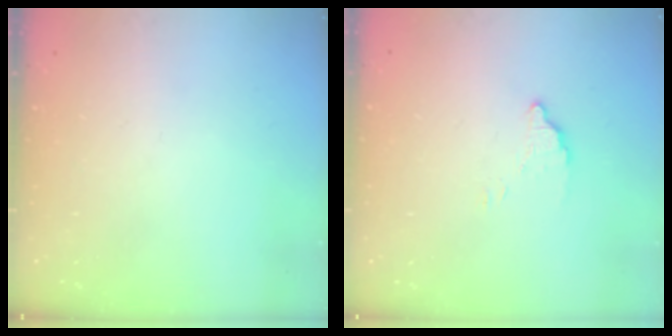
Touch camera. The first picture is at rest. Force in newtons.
{"total": 2.9, "press": 2.9, "slide": 0.1}